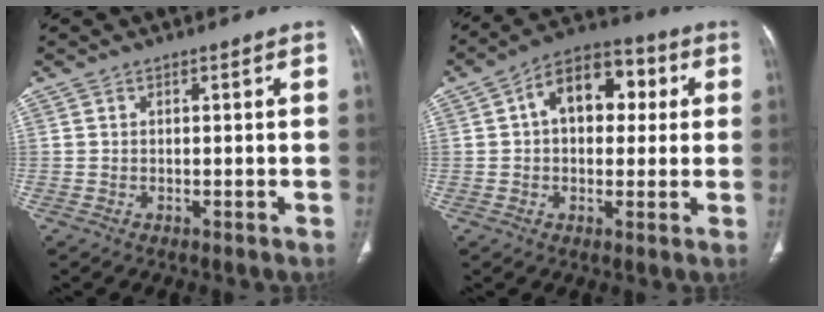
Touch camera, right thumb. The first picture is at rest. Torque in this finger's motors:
{"motor_torque": [0.38, 2.83, 1.24, 0.06, 0.36]}